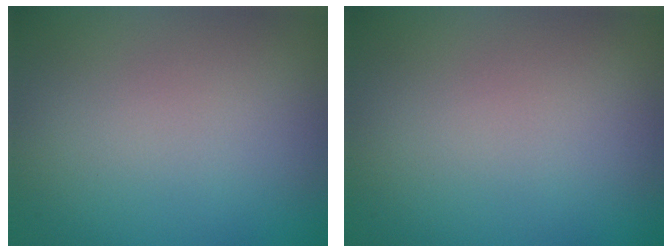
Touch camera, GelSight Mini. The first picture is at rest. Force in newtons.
{"total": 0.0}